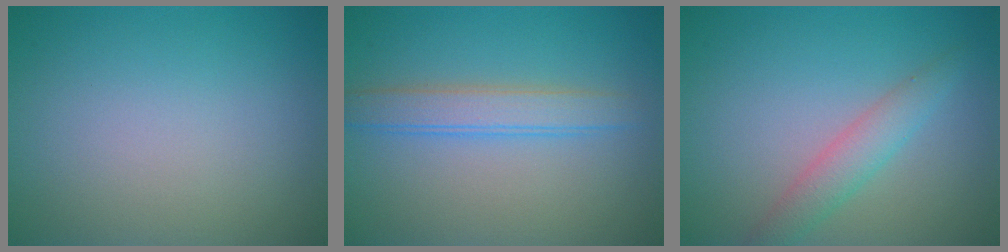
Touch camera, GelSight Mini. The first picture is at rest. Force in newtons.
{"total": 3.0, "press": 2.9, "slide": 0.2}
{"total": 2.7, "press": 2.7, "slide": 0.1}